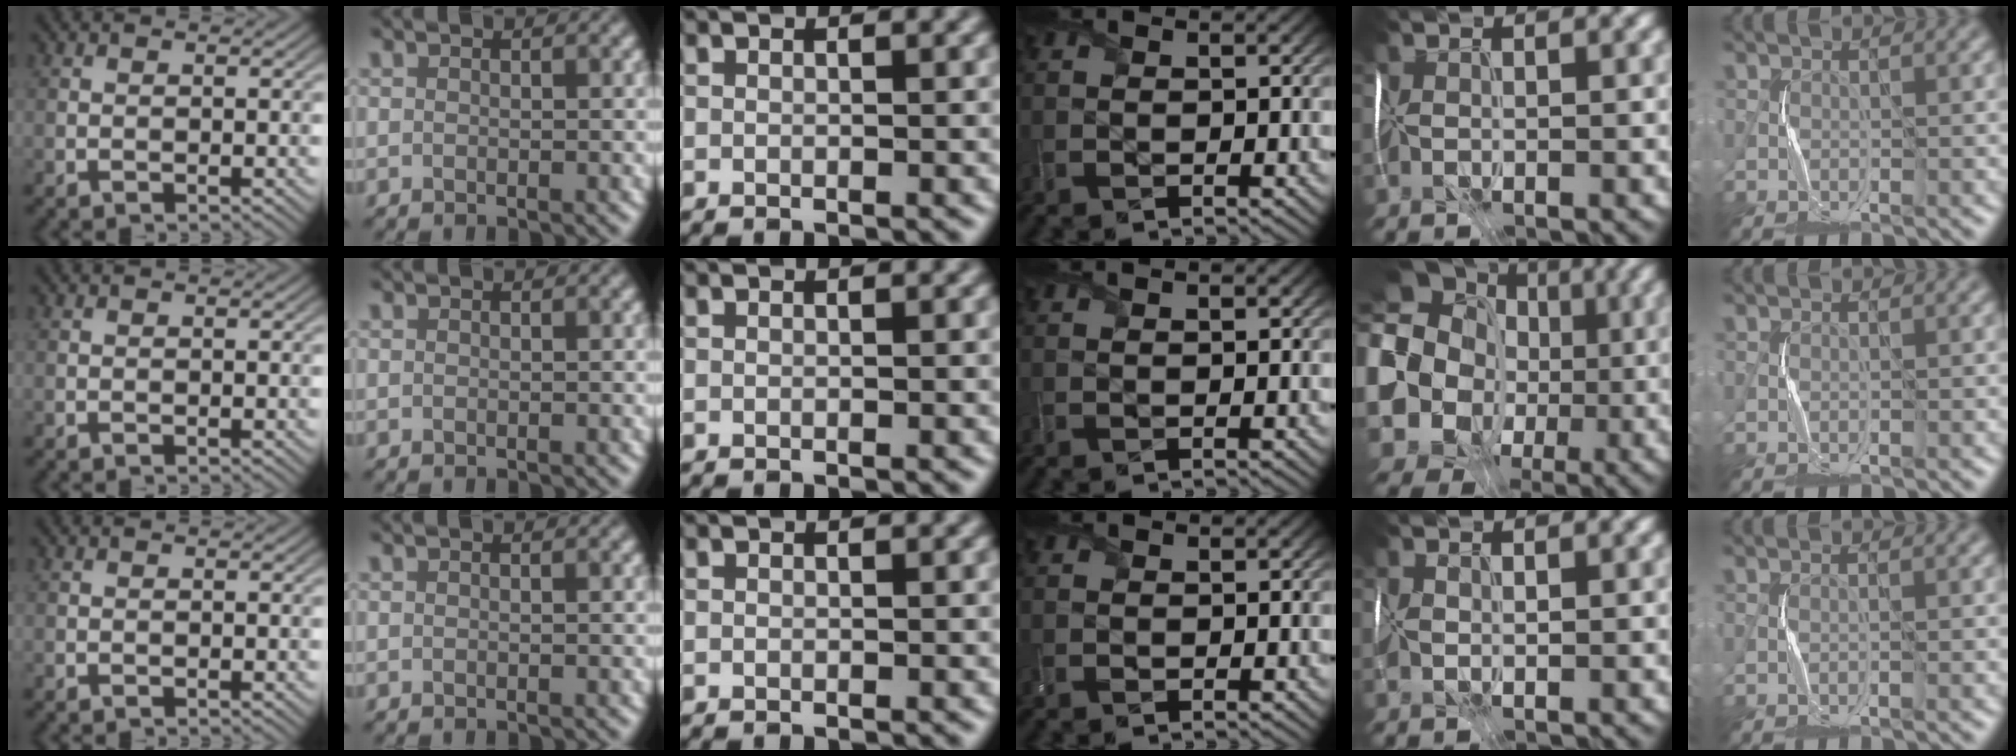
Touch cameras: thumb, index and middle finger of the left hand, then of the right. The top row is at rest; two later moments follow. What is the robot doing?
{"motion": "wrap", "object": "scarf"}